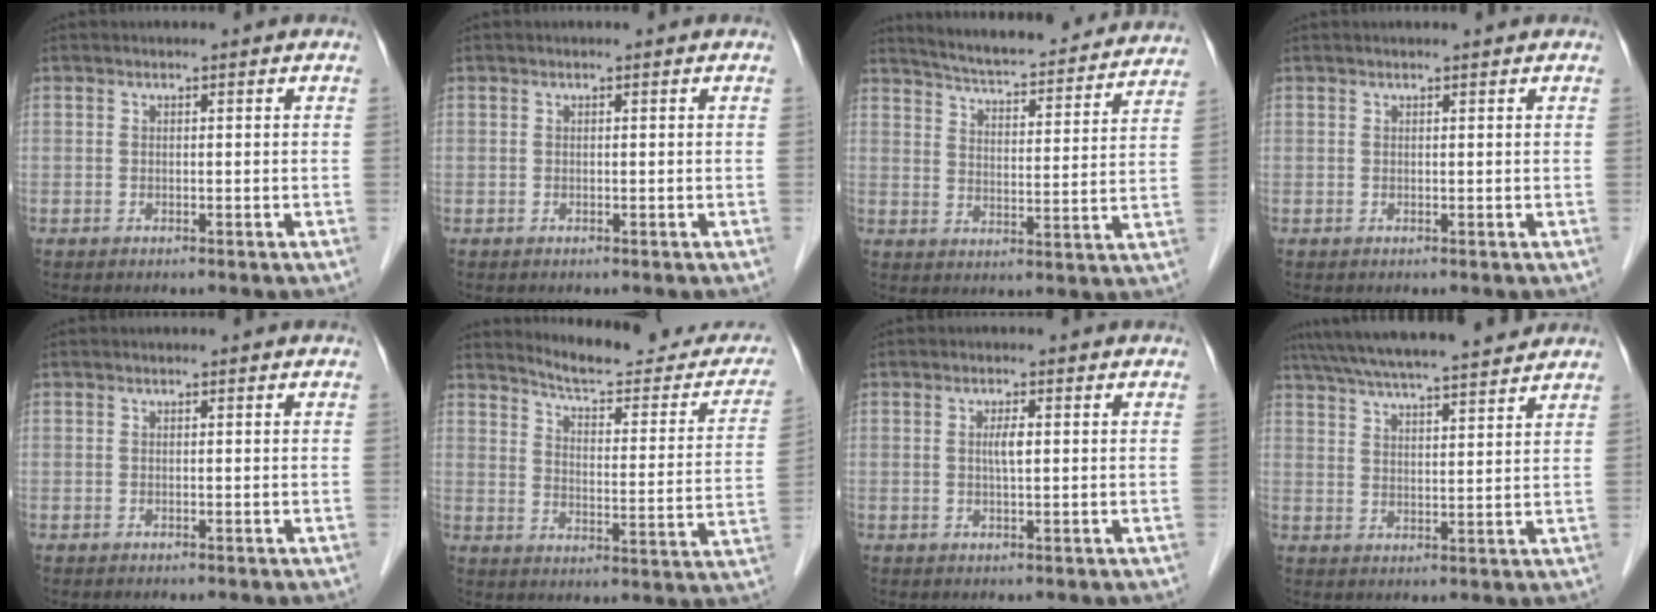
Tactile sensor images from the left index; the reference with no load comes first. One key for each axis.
{"total": 0.0}
{"total": 21.9, "fx": 20.3, "fy": 3.1, "fz": 7.5, "tx": -0.109, "ty": -0.020, "tz": 0.262}
{"total": 1.3, "fx": 1.1, "fy": 0.0, "fz": 0.7, "tx": -0.006, "ty": 0.015, "tz": 0.017}
{"total": 0.0}
{"total": 17.8, "fx": 16.6, "fy": 3.4, "fz": 5.4, "tx": -0.055, "ty": -0.056, "tz": 0.197}
{"total": 2.0, "fx": 0.0, "fy": 0.3, "fz": 2.0, "tx": -0.037, "ty": -0.002, "tz": 0.001}
{"total": 17.9, "fx": 15.9, "fy": 1.4, "fz": 8.1, "tx": -0.143, "ty": 0.036, "tz": 0.238}